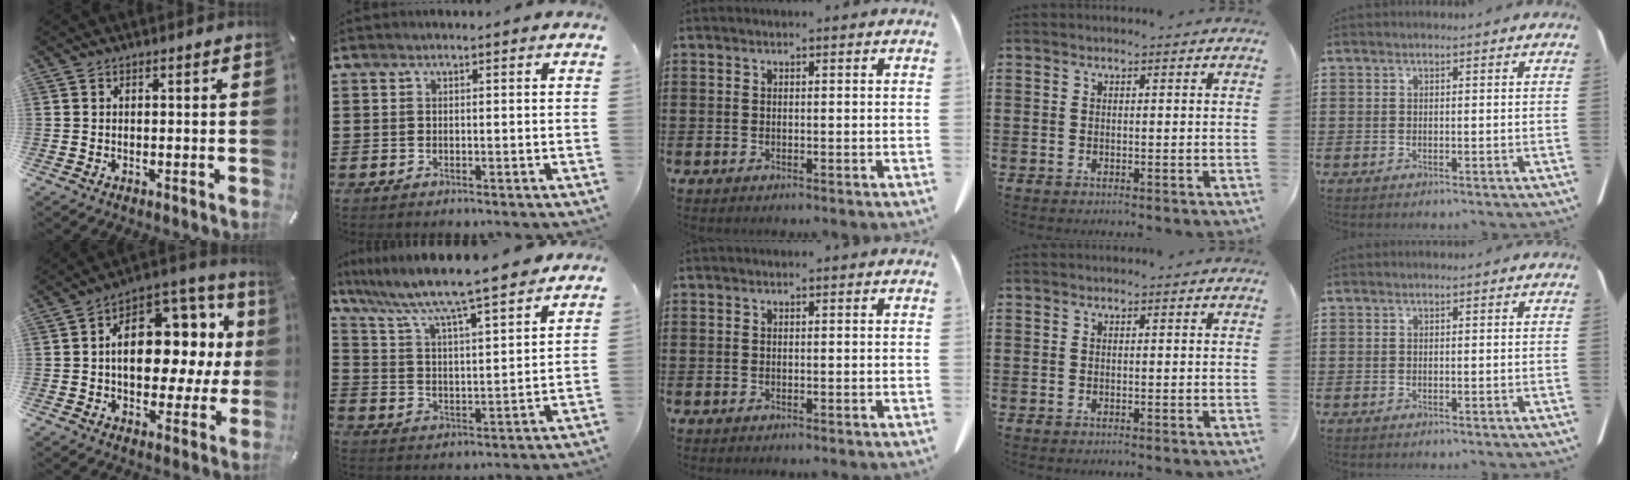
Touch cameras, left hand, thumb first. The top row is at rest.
{"thumb": {"total": 16.3, "force": [1.4, 11.0, 11.9], "torque": [-0.167, -0.015, 0.027]}, "index": {"total": 7.3, "force": [6.7, -0.3, 2.9], "torque": [-0.086, -0.049, 0.107]}}